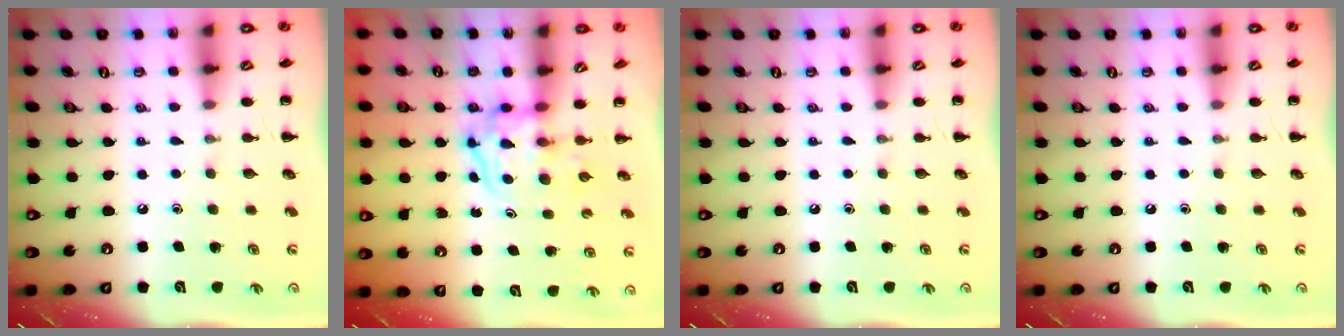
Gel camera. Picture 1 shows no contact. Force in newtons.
{"total": 3.8, "press": 3.8, "slide": 0.5}
{"total": 0.0}
{"total": 0.0}